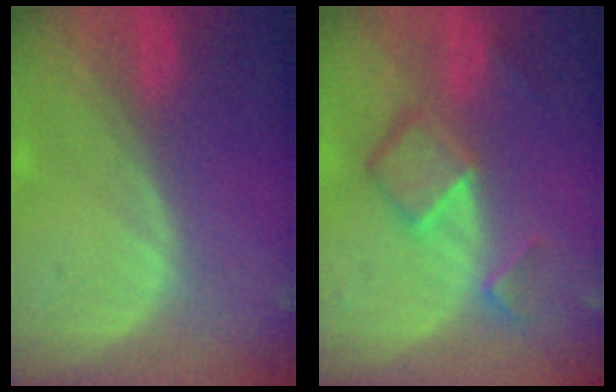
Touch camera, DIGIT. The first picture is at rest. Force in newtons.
{"total": 6.9, "press": 5.9, "slide": 3.6}